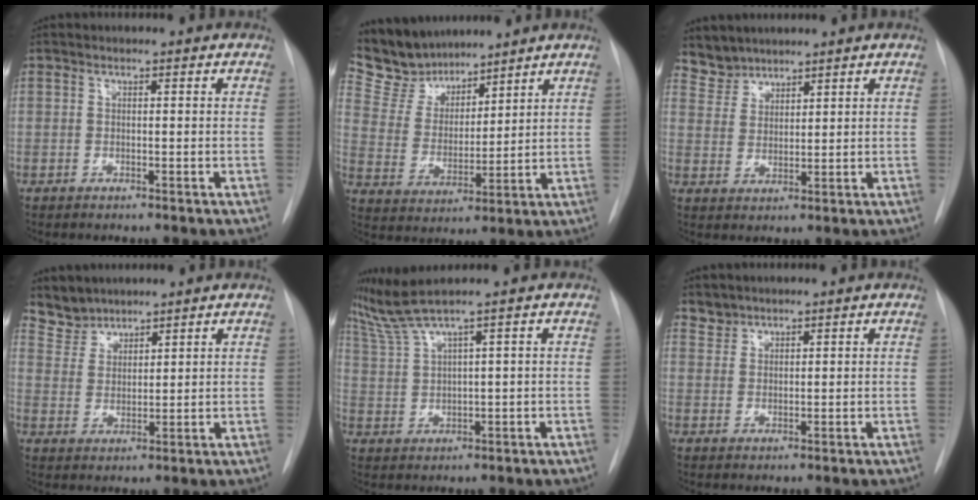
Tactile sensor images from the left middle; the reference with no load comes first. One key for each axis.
{"total": 9.4, "fx": 8.7, "fy": 3.3, "fz": 1.0, "tx": -0.032, "ty": 0.014, "tz": 0.181}
{"total": 3.9, "fx": 3.6, "fy": 1.3, "fz": -0.6, "tx": 0.017, "ty": 0.007, "tz": 0.075}
{"total": 4.5, "fx": 4.2, "fy": 1.6, "fz": -0.4, "tx": 0.011, "ty": 0.009, "tz": 0.090}
{"total": 3.0, "fx": 2.1, "fy": -0.3, "fz": 2.2, "tx": -0.061, "ty": 0.023, "tz": 0.051}
{"total": 2.0, "fx": 1.8, "fy": 0.8, "fz": -0.4, "tx": 0.012, "ty": 0.007, "tz": 0.032}